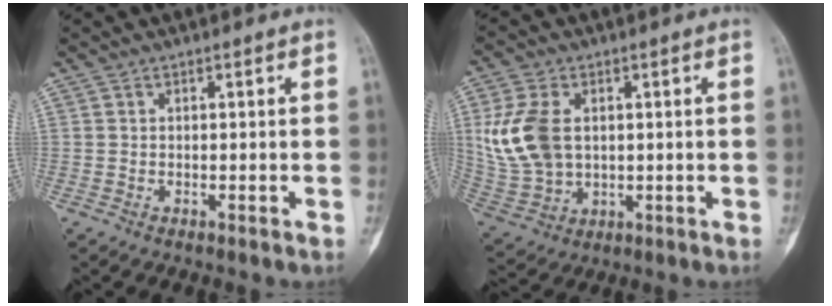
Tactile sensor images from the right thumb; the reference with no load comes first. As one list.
[{"total": 12.7, "force": [2.1, 8.5, 9.2], "torque": [-0.191, -0.002, 0.051]}]